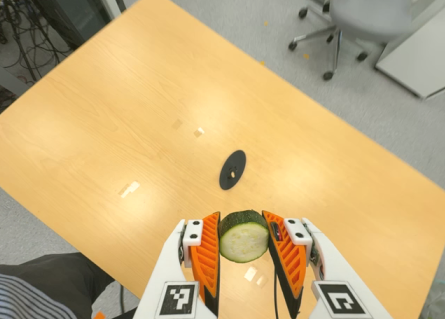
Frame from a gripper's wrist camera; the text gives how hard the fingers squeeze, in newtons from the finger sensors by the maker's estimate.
{"total": 11.8, "left": 10.9, "right": 12.7}